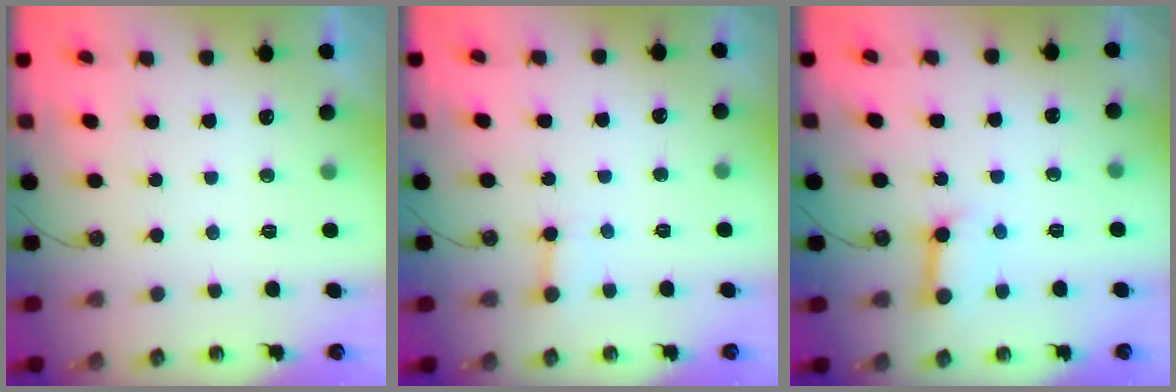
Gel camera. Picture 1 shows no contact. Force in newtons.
{"total": 2.8, "press": 2.8, "slide": 0.5}
{"total": 8.6, "press": 8.5, "slide": 1.0}